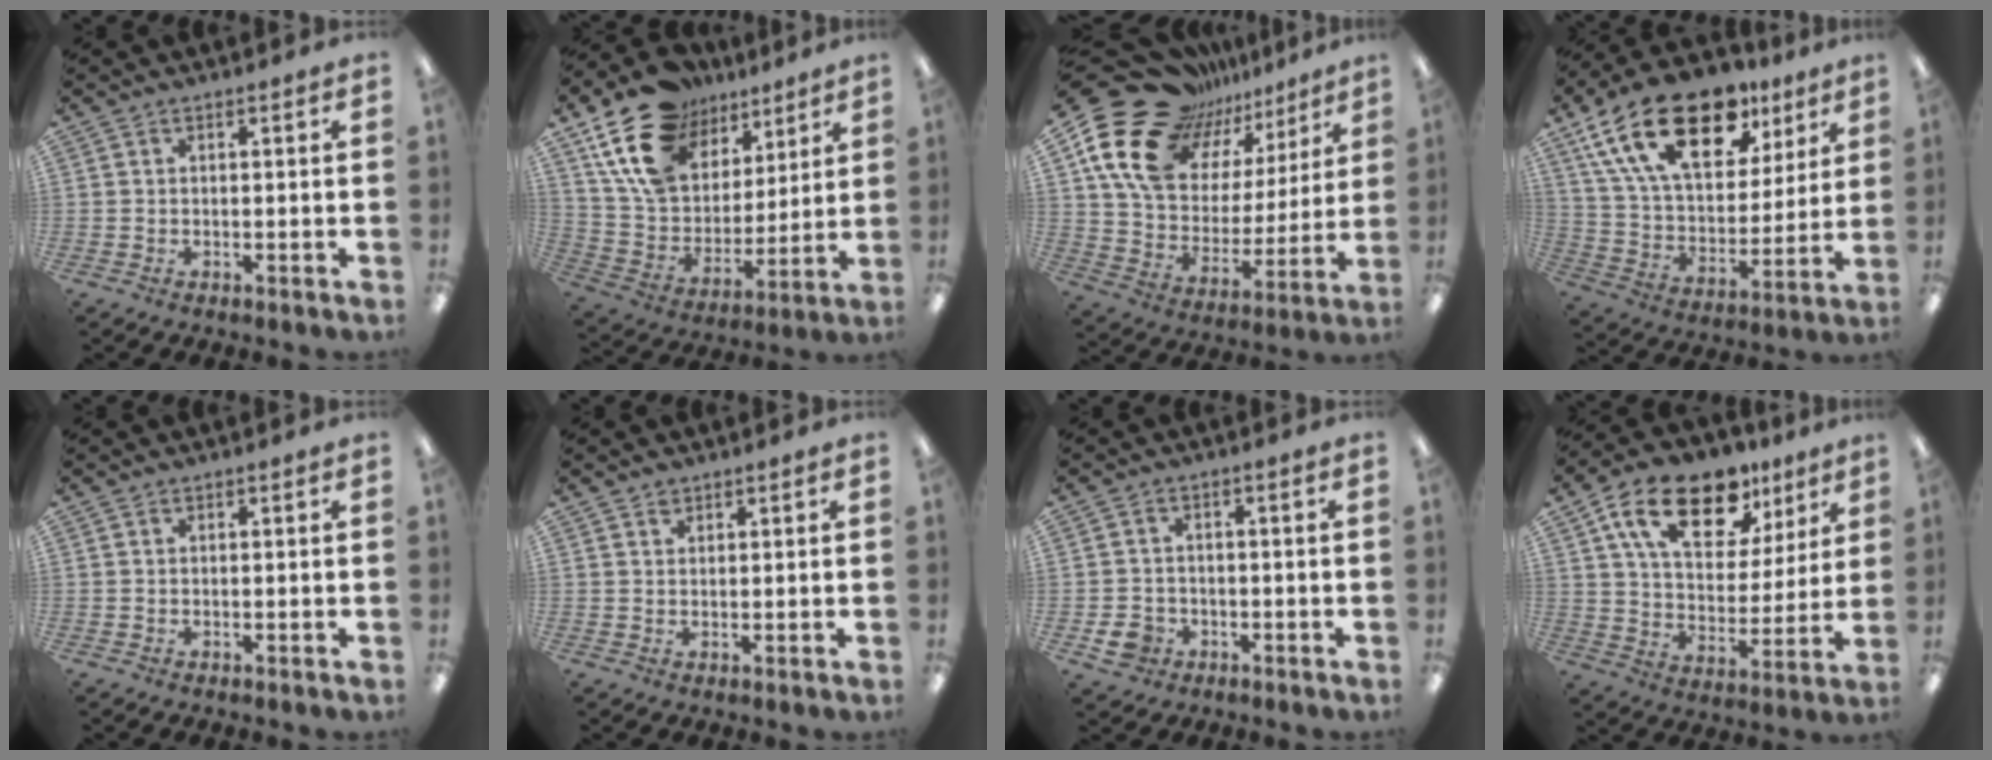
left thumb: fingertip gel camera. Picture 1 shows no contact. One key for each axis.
{"total": 21.4, "fx": 12.9, "fy": 13.7, "fz": 10.2, "tx": -0.186, "ty": -0.056, "tz": 0.243}
{"total": 22.1, "fx": 14.2, "fy": 13.7, "fz": 10.0, "tx": -0.176, "ty": -0.093, "tz": 0.264}
{"total": 23.8, "fx": 14.1, "fy": 12.4, "fz": 14.6, "tx": -0.264, "ty": -0.066, "tz": 0.251}
{"total": 0.0}
{"total": 1.4, "fx": 1.1, "fy": 0.8, "fz": 0.2, "tx": 0.004, "ty": -0.003, "tz": 0.020}
{"total": 4.7, "fx": -2.1, "fy": 3.8, "fz": 1.7, "tx": -0.038, "ty": 0.011, "tz": -0.038}
{"total": 18.8, "fx": 11.4, "fy": 10.2, "fz": 10.9, "tx": -0.191, "ty": -0.043, "tz": 0.200}